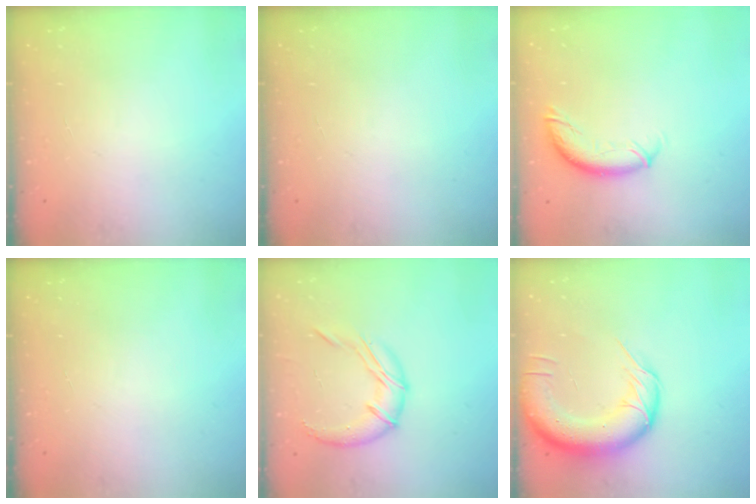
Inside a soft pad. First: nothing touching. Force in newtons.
{"total": 0.0}
{"total": 9.7, "press": 9.7, "slide": 0.7}
{"total": 0.0}
{"total": 11.6, "press": 11.5, "slide": 1.5}
{"total": 16.7, "press": 16.2, "slide": 4.1}